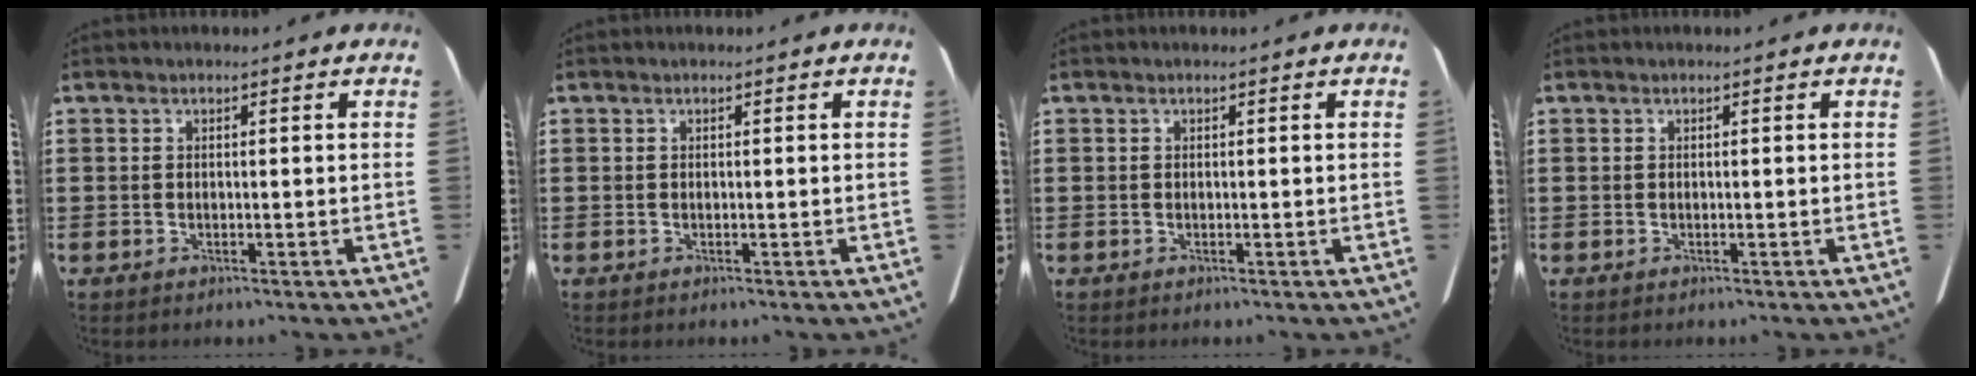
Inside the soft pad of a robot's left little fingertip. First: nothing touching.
{"total": 0.0}
{"total": 0.0}
{"total": 0.0}